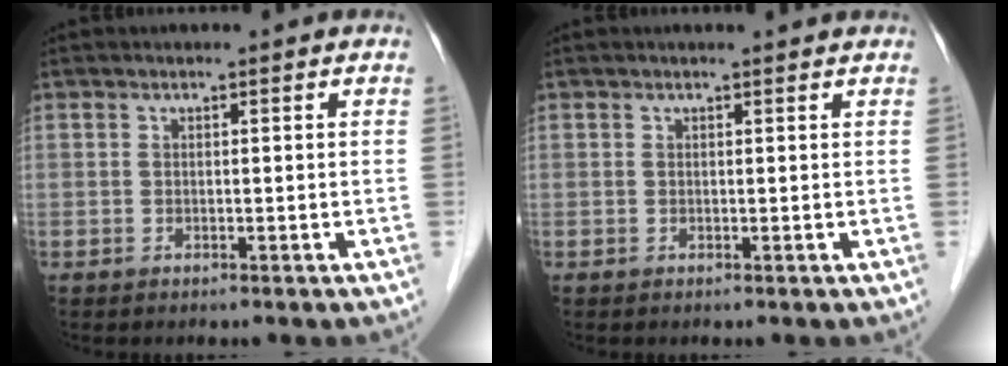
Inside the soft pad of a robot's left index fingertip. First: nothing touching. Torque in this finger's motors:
{"motor_torque": [-0.38, -0.45, -0.06, -0.01]}